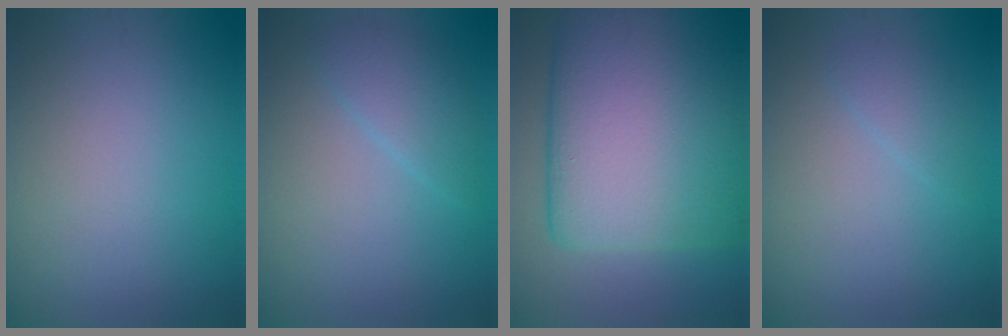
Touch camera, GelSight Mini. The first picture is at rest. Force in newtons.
{"total": 2.3, "press": 2.3, "slide": 0.3}
{"total": 17.5, "press": 17.4, "slide": 1.0}
{"total": 1.3, "press": 1.3, "slide": 0.1}